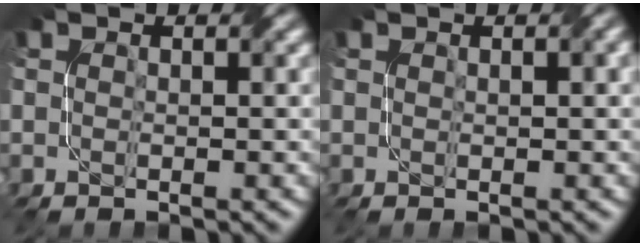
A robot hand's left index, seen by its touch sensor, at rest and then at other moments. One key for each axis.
{"total": 1.0, "fx": 0.3, "fy": 0.1, "fz": 0.9, "tx": -0.013, "ty": 0.002, "tz": 0.004}